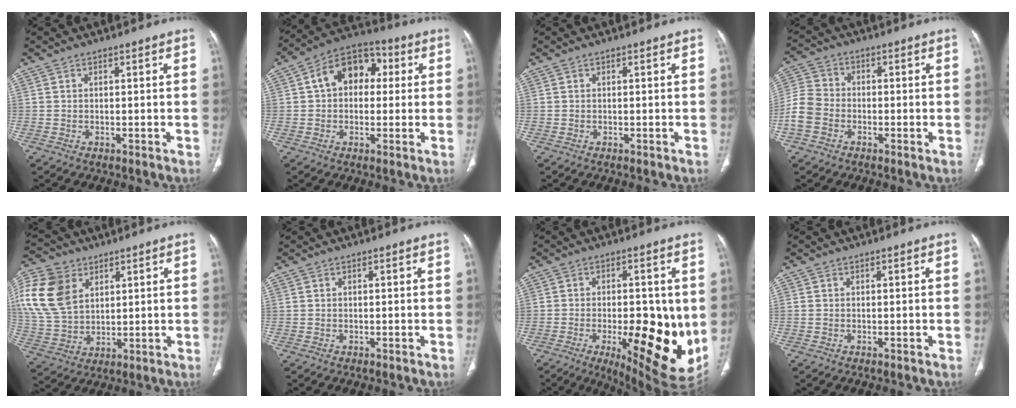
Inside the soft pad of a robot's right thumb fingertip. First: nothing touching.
{"total": 11.8, "force": [2.2, 8.4, 8.0], "torque": [-0.093, 0.030, 0.023]}
{"total": 0.0}
{"total": 7.4, "force": [-2.5, 5.9, 3.7], "torque": [-0.076, 0.018, -0.056]}
{"total": 17.2, "force": [6.0, 12.3, 10.4], "torque": [-0.221, -0.010, 0.123]}
{"total": 0.0}
{"total": 19.4, "force": [-3.3, 7.4, 17.6], "torque": [-0.207, -0.022, -0.022]}
{"total": 0.0}